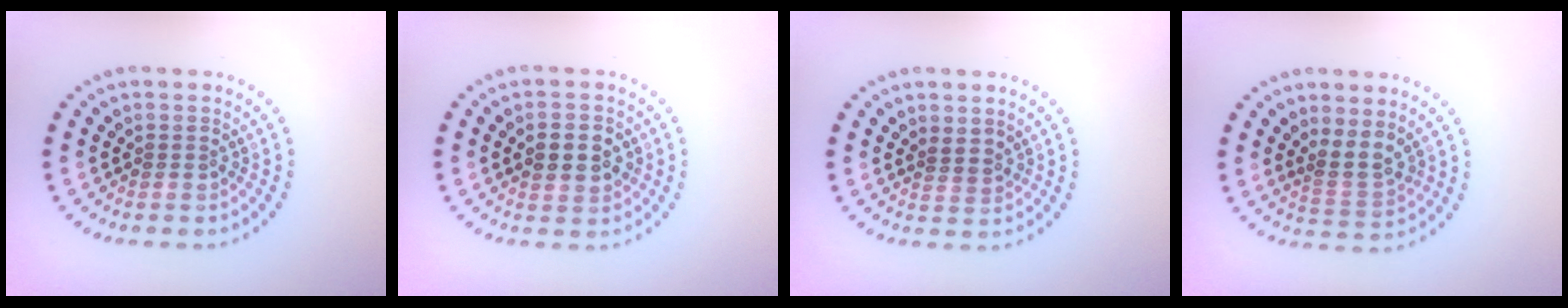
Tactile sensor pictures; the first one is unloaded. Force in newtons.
{"total": 3.7, "press": 3.7, "slide": 0.3}
{"total": 0.9, "press": 0.6, "slide": 0.7}
{"total": 2.3, "press": 1.7, "slide": 1.5}